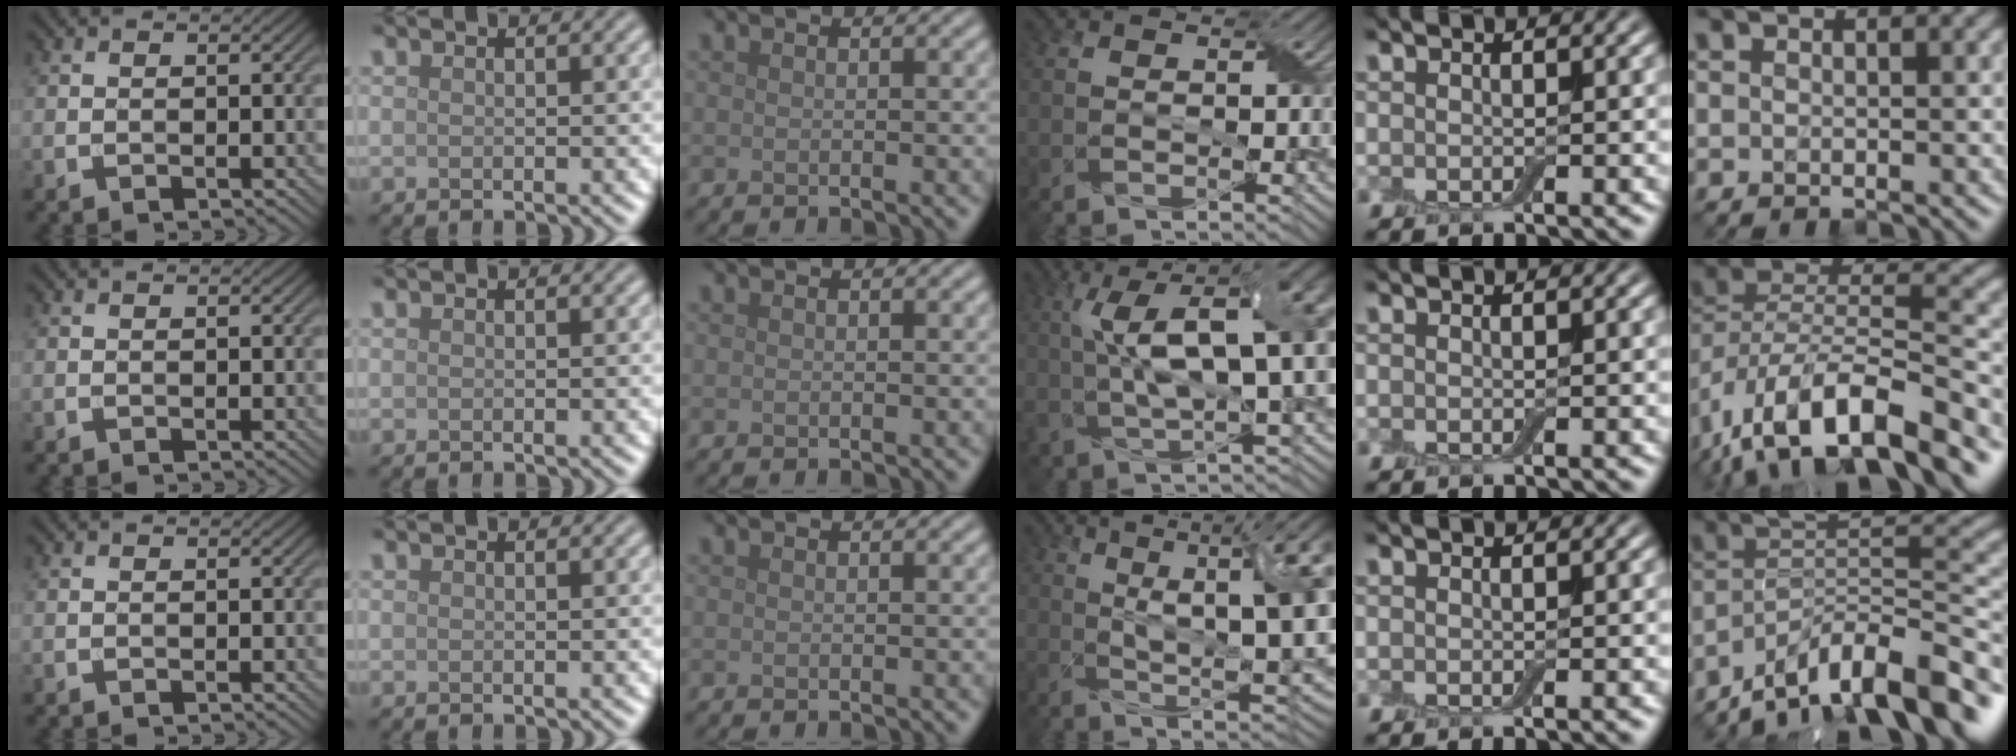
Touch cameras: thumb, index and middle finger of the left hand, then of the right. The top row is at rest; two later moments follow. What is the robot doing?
{"motion": "peel", "object": "aluminum foil"}